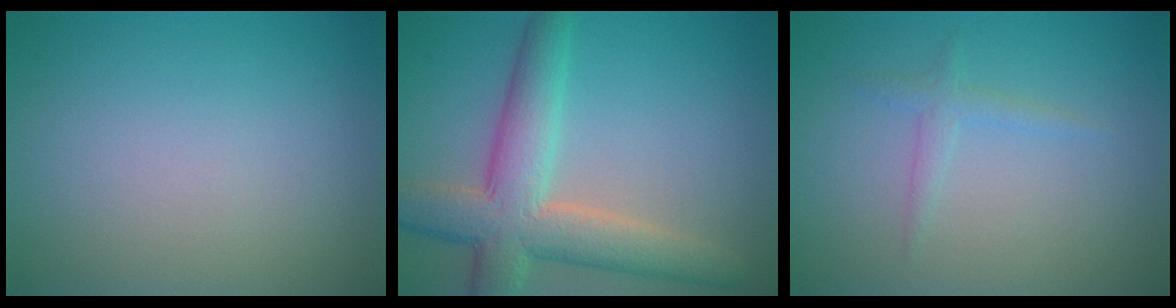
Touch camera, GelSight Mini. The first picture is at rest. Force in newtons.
{"total": 7.4, "press": 7.4, "slide": 0.3}
{"total": 1.3, "press": 1.3, "slide": 0.1}